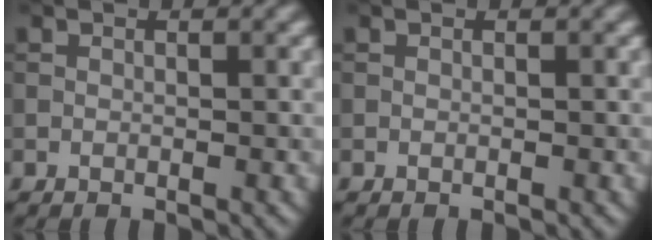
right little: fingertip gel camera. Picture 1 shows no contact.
{"total": 0.0}